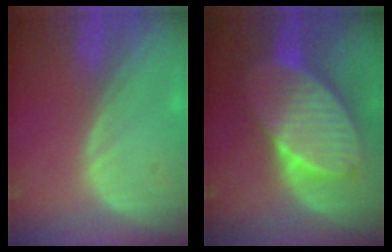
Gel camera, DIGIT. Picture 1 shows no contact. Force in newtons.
{"total": 10.9, "press": 10.9, "slide": 0.5}